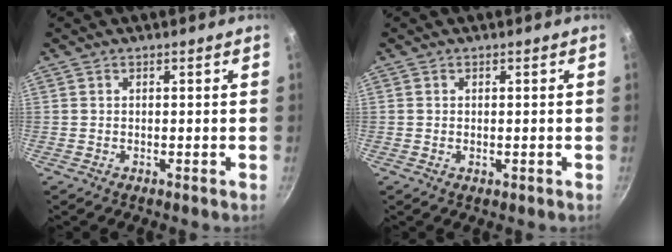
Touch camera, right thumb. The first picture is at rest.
{"total": 0.7, "force": [0.0, 0.4, 0.5], "torque": [-0.007, 0.000, -0.001]}